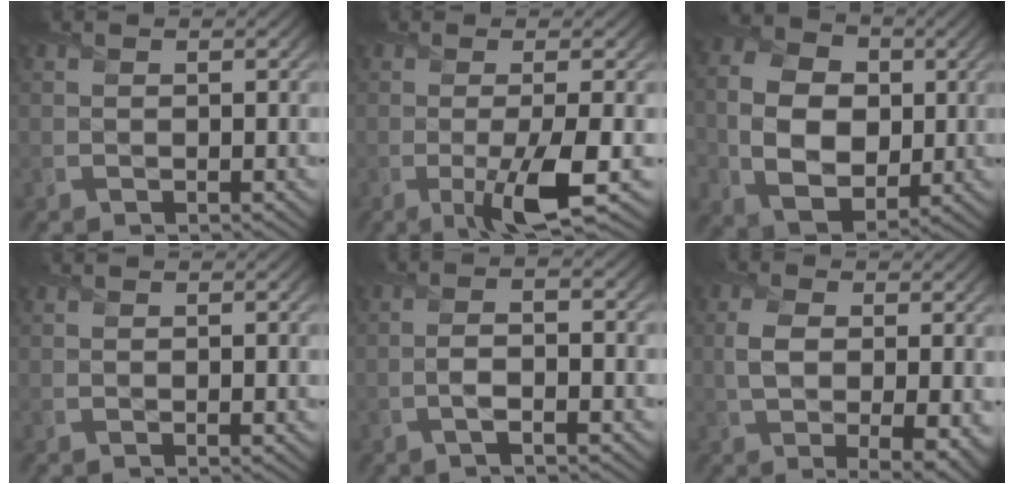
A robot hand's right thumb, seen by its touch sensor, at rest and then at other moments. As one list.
[{"total": 6.1, "force": [-1.5, 1.0, 5.8], "torque": [-0.101, 0.000, -0.029]}, {"total": 10.6, "force": [-0.5, 7.8, 7.1], "torque": [-0.160, -0.002, -0.012]}, {"total": 0.5, "force": [0.4, 0.1, 0.3], "torque": [-0.005, 0.002, 0.008]}, {"total": 3.5, "force": [-1.0, 0.9, 3.3], "torque": [-0.068, 0.003, -0.023]}, {"total": 7.9, "force": [-0.1, 4.0, 6.8], "torque": [-0.138, -0.008, 0.004]}]